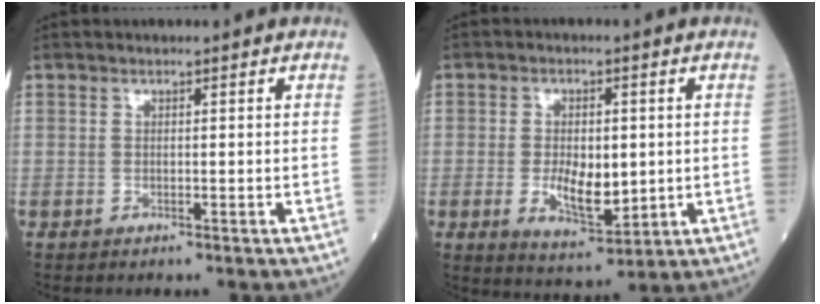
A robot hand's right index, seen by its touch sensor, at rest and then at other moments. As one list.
[{"total": 8.7, "force": [-0.7, 3.9, 7.7], "torque": [-0.140, -0.008, -0.001]}]